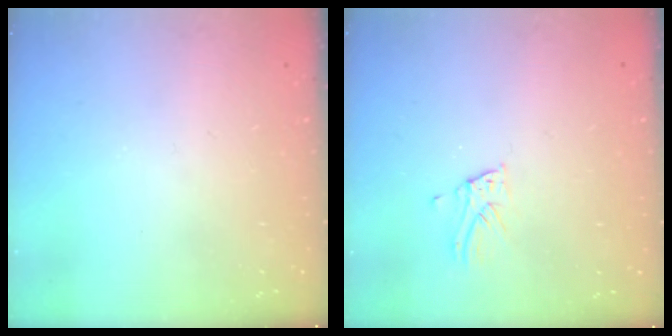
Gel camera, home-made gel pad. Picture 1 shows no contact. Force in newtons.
{"total": 3.5, "press": 3.5, "slide": 0.2}